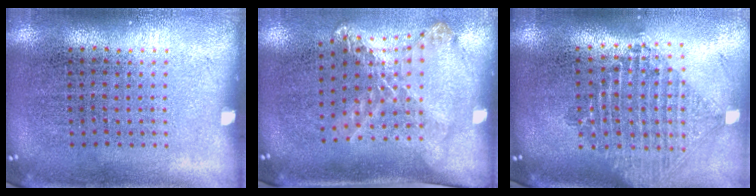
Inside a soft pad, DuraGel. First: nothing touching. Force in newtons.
{"total": 1.7, "press": 1.3, "slide": 1.1}
{"total": 2.2, "press": 1.7, "slide": 1.4}